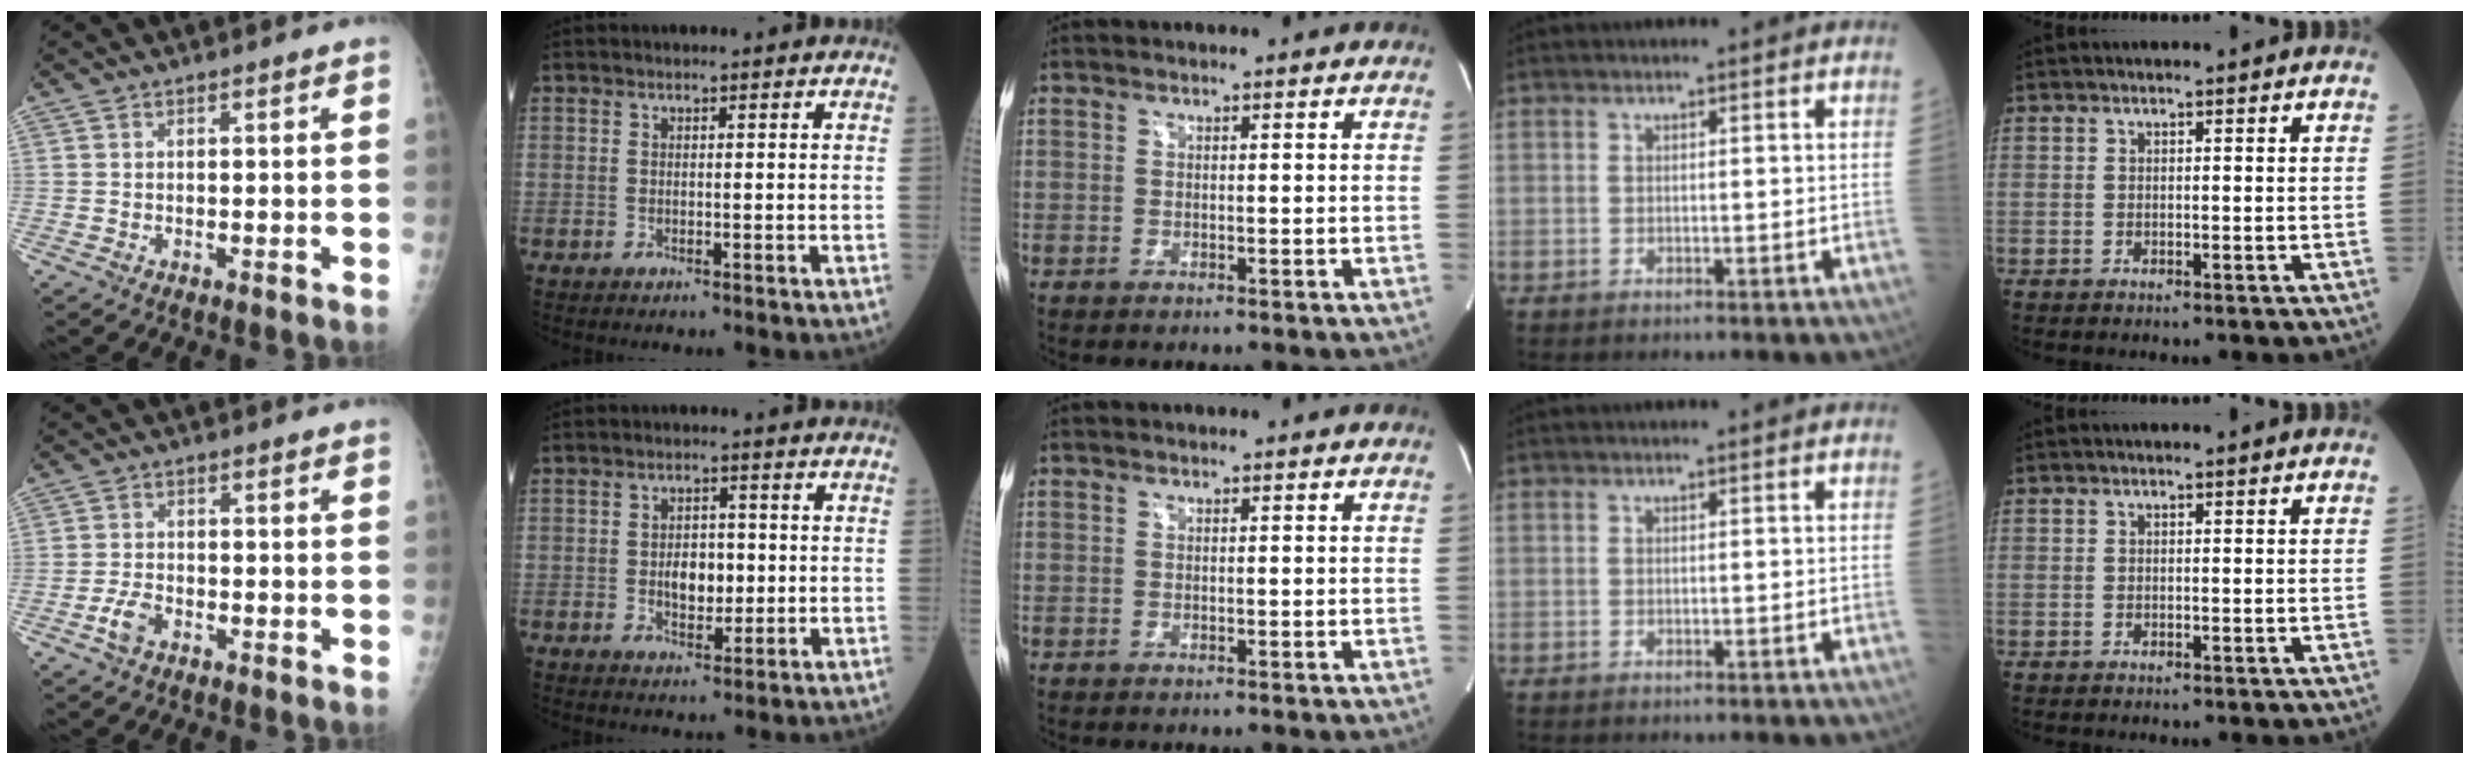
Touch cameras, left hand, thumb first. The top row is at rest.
{"thumb": {"total": 3.5, "force": [-2.0, 1.9, 2.2], "torque": [-0.047, 0.011, -0.038]}, "index": {"total": 4.7, "force": [-0.2, 2.8, 3.7], "torque": [-0.061, 0.004, 0.001]}}